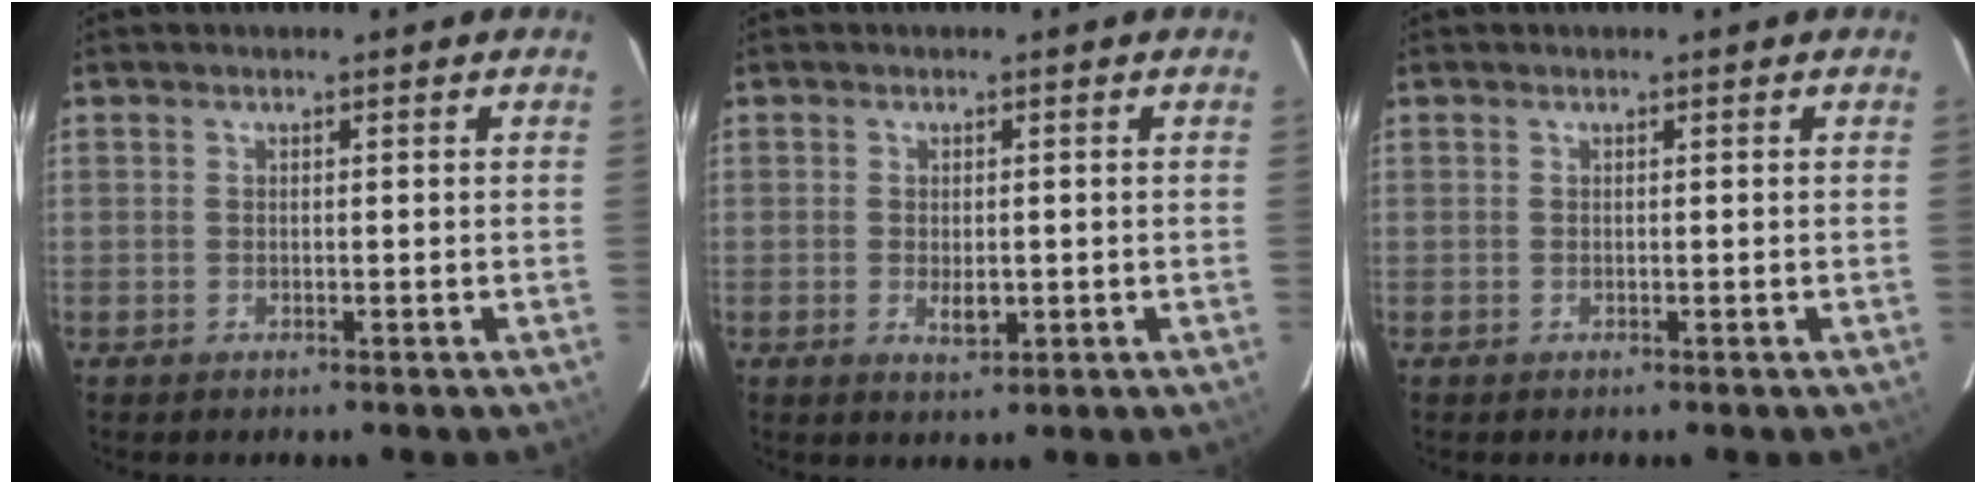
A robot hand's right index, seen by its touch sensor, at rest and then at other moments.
{"total": 3.0, "force": [-0.6, 1.6, 2.4], "torque": [-0.040, -0.007, -0.006]}
{"total": 0.0}